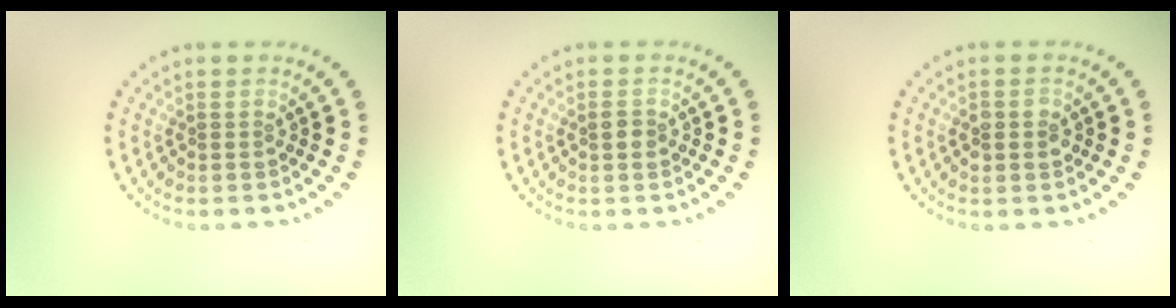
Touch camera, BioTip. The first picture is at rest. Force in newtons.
{"total": 1.1, "press": 1.1, "slide": 0.0}
{"total": 2.0, "press": 2.0, "slide": 0.1}